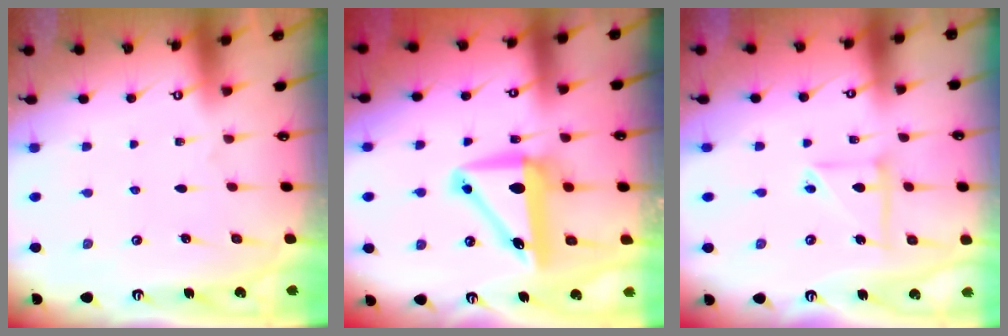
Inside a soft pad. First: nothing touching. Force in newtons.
{"total": 10.2, "press": 9.9, "slide": 2.4}
{"total": 7.2, "press": 7.2, "slide": 0.6}